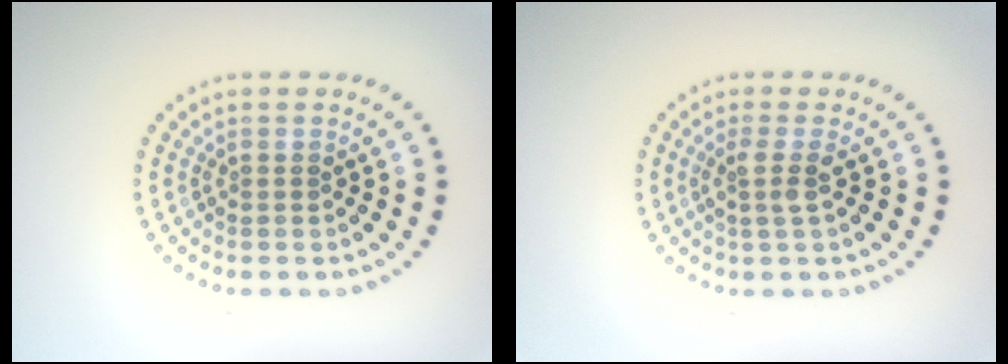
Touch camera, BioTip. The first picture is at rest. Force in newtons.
{"total": 1.8, "press": 1.4, "slide": 1.2}